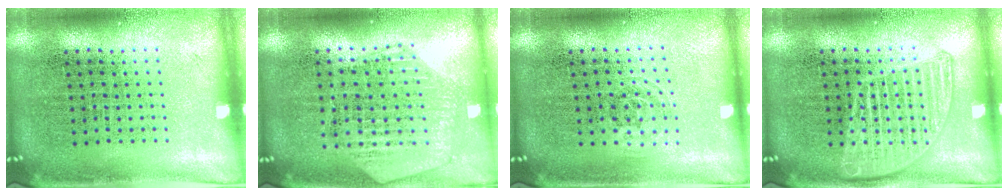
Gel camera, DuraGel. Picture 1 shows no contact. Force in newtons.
{"total": 1.1, "press": 1.1, "slide": 0.3}
{"total": 0.8, "press": 0.6, "slide": 0.5}
{"total": 2.4, "press": 2.3, "slide": 0.3}